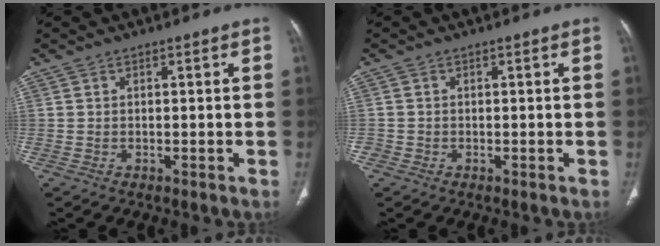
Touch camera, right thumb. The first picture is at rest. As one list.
[{"total": 1.0, "force": [-0.4, 0.9, 0.1], "torque": [0.001, 0.004, -0.010]}]